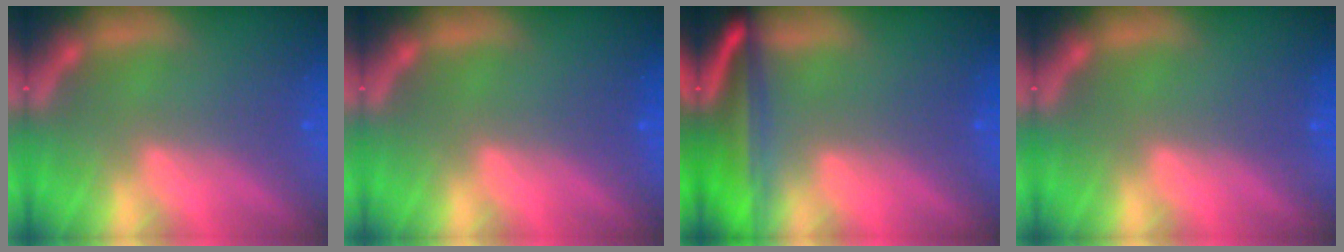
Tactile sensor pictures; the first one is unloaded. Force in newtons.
{"total": 0.0}
{"total": 8.6}
{"total": 0.0}